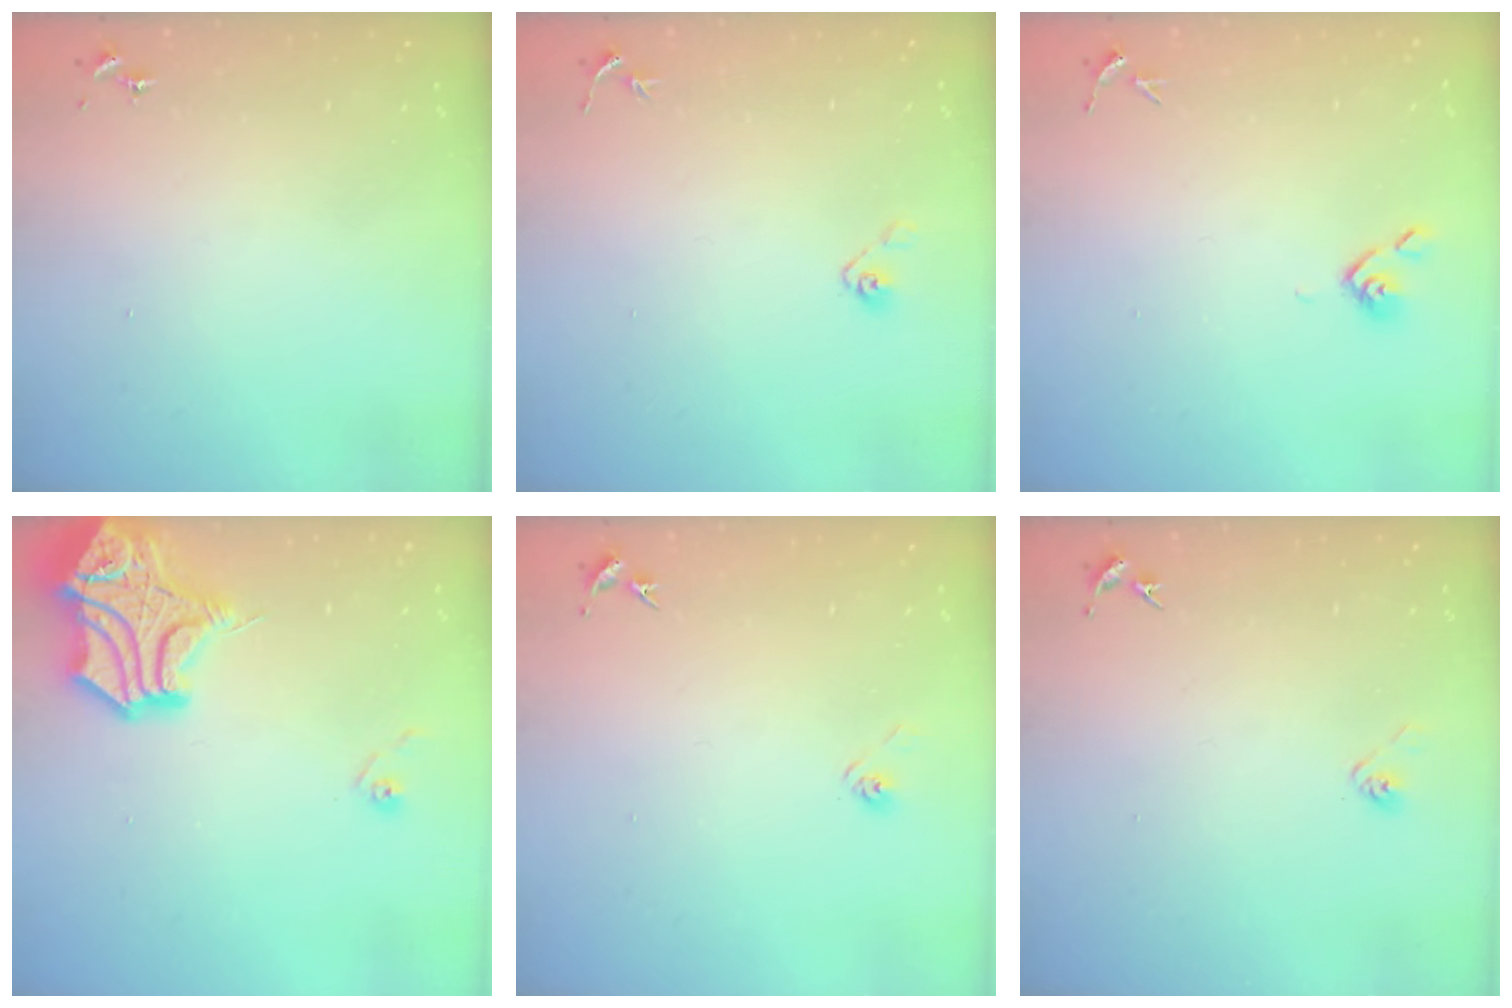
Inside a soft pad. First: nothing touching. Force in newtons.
{"total": 4.0, "press": 3.4, "slide": 2.0}
{"total": 3.8, "press": 3.7, "slide": 0.8}
{"total": 21.1, "press": 21.0, "slide": 2.6}
{"total": 2.9, "press": 2.5, "slide": 1.5}
{"total": 3.8, "press": 3.7, "slide": 1.0}